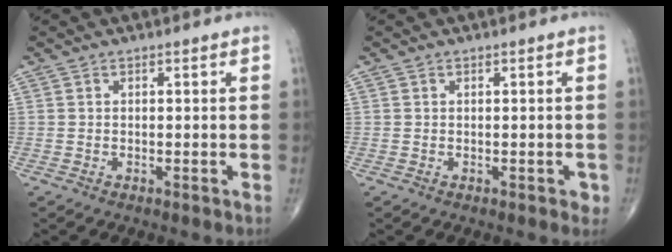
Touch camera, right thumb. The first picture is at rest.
{"total": 1.1, "force": [-0.2, 0.8, 0.7], "torque": [-0.004, 0.000, -0.002]}